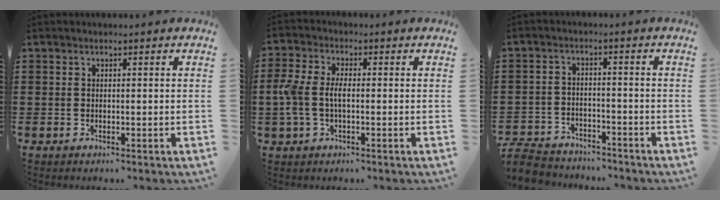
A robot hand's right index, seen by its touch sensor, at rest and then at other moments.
{"total": 4.8, "force": [-0.6, 2.6, 4.0], "torque": [-0.104, -0.004, -0.019]}
{"total": 5.2, "force": [-5.1, 1.0, 0.7], "torque": [-0.029, 0.003, -0.107]}